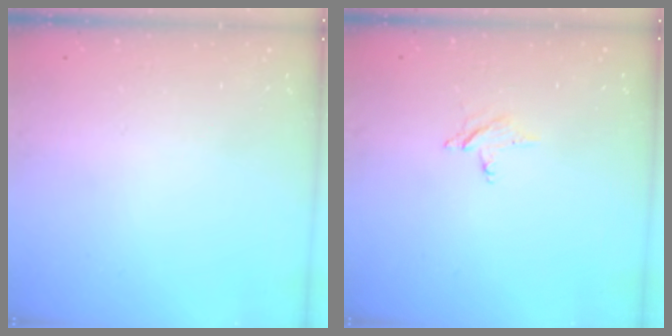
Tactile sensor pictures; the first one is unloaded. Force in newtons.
{"total": 2.4, "press": 2.4, "slide": 0.2}